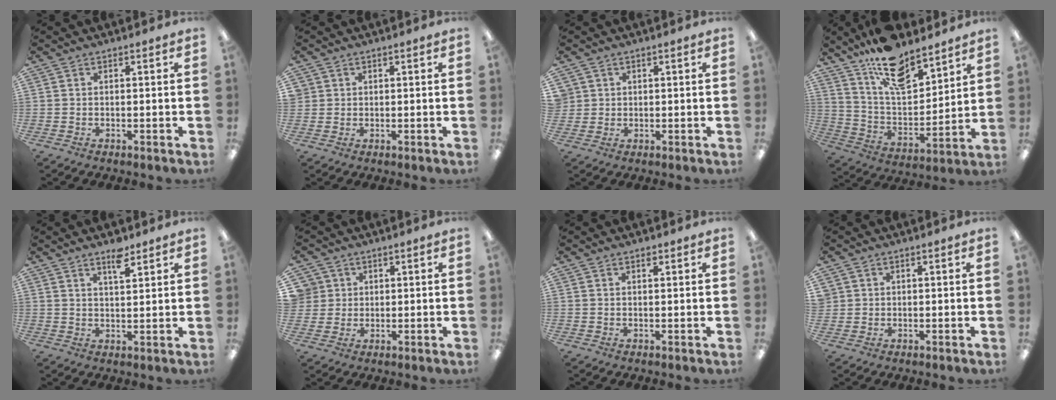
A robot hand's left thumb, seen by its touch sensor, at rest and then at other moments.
{"total": 1.5, "force": [0.6, 1.4, -0.2], "torque": [0.002, 0.000, 0.011]}
{"total": 2.2, "force": [0.7, 2.0, -0.4], "torque": [0.001, 0.003, 0.014]}
{"total": 16.1, "force": [12.8, 6.3, 7.5], "torque": [-0.132, -0.082, 0.226]}
{"total": 5.1, "force": [3.9, 1.5, 2.9], "torque": [-0.043, -0.021, 0.065]}
{"total": 4.5, "force": [1.7, 4.2, -0.3], "torque": [0.002, 0.000, 0.030]}
{"total": 1.0, "force": [0.8, 0.3, 0.4], "torque": [-0.009, 0.000, 0.015]}
{"total": 1.3, "force": [0.6, 1.2, -0.2], "torque": [0.002, 0.001, 0.012]}